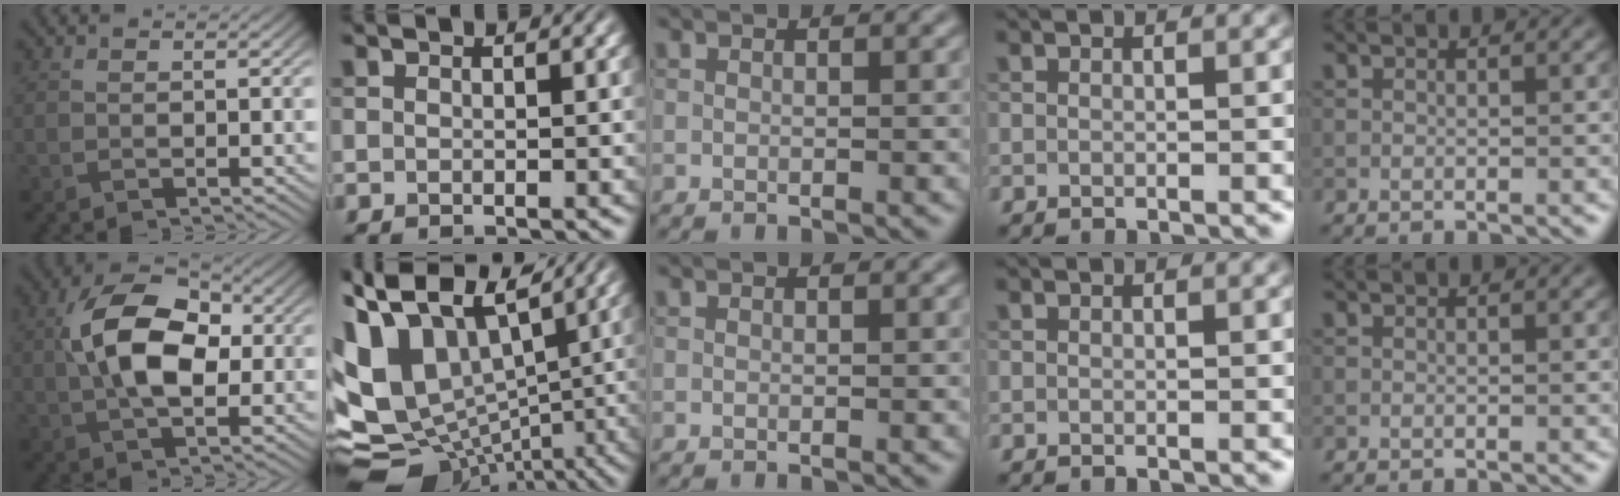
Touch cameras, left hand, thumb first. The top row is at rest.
{"thumb": {"total": 11.2, "force": [0.8, 6.4, 9.2], "torque": [-0.175, 0.014, 0.002]}, "index": {"total": 13.8, "force": [1.1, 9.9, 9.6], "torque": [-0.206, 0.013, 0.033]}}